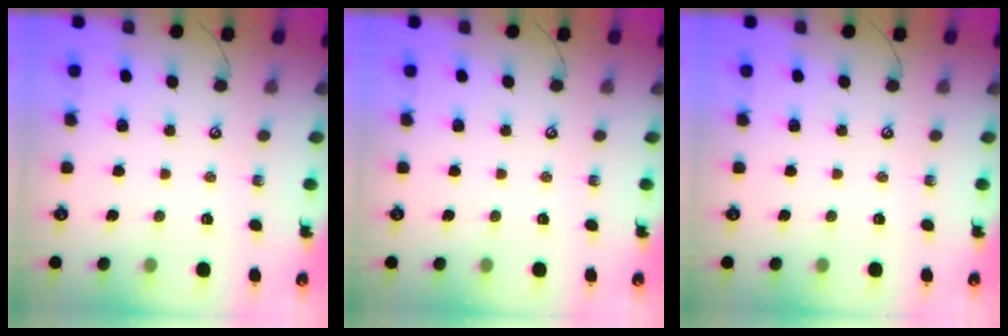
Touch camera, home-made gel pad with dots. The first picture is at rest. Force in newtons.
{"total": 0.0}
{"total": 0.0}